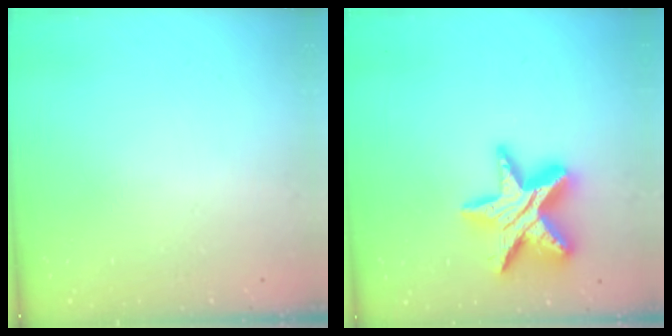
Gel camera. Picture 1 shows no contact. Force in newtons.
{"total": 18.0, "press": 17.9, "slide": 1.4}